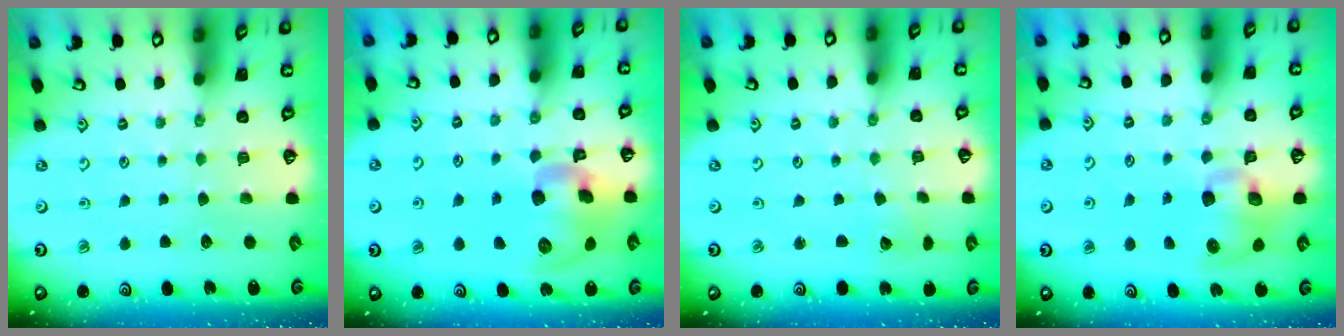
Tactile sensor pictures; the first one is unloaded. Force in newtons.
{"total": 14.7, "press": 14.5, "slide": 2.7}
{"total": 2.5, "press": 2.5, "slide": 0.2}
{"total": 9.7, "press": 9.6, "slide": 1.3}